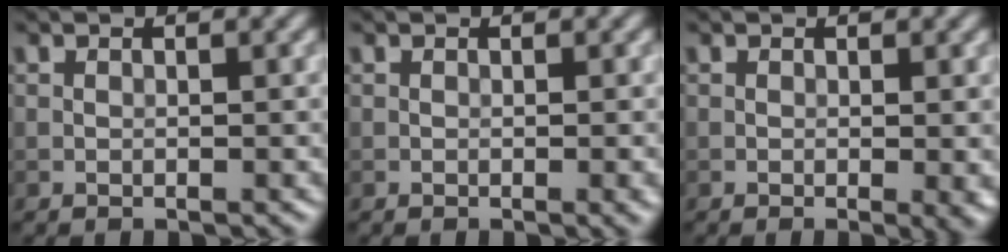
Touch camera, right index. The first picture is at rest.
{"total": 1.0, "force": [-0.2, 0.1, 0.9], "torque": [-0.012, -0.002, -0.003]}
{"total": 1.8, "force": [-0.2, 0.3, 1.8], "torque": [-0.021, -0.007, -0.005]}